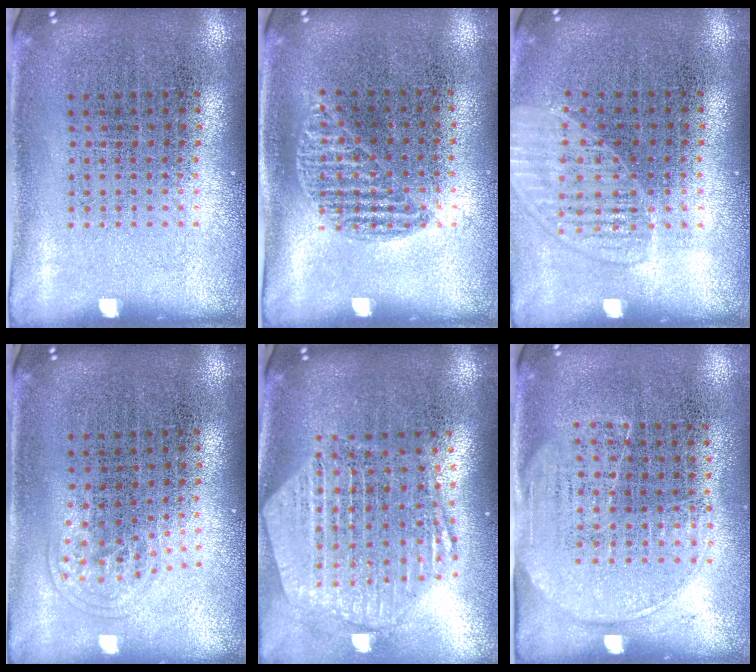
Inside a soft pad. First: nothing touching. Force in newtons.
{"total": 0.9, "press": 0.7, "slide": 0.5}
{"total": 1.4, "press": 1.4, "slide": 0.2}
{"total": 1.0, "press": 0.6, "slide": 0.8}
{"total": 2.6, "press": 2.1, "slide": 1.5}
{"total": 1.5, "press": 1.2, "slide": 0.9}